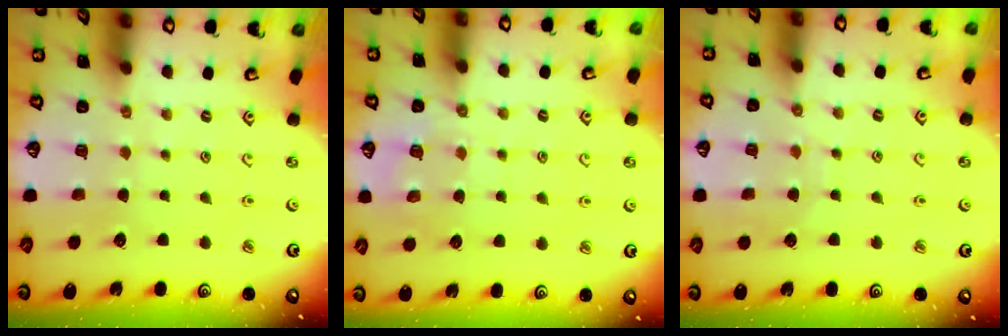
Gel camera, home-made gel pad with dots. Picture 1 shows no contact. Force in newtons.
{"total": 6.3, "press": 6.2, "slide": 0.6}
{"total": 5.7, "press": 5.7, "slide": 0.5}